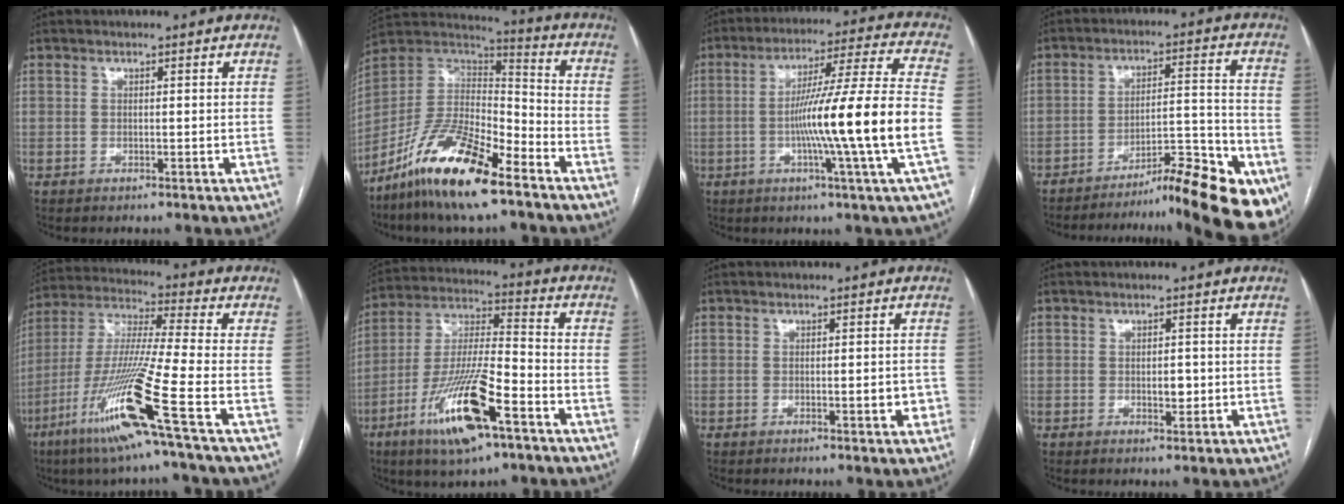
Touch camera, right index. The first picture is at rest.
{"total": 17.2, "force": [-11.1, 4.1, 12.5], "torque": [-0.246, 0.006, -0.205]}
{"total": 17.5, "force": [-3.6, -2.4, 17.0], "torque": [-0.276, -0.006, -0.068]}
{"total": 17.5, "force": [-13.3, 1.5, 11.3], "torque": [-0.101, 0.029, -0.196]}
{"total": 17.3, "force": [-8.2, -1.6, 15.2], "torque": [-0.318, -0.037, -0.160]}
{"total": 16.7, "force": [-8.4, 3.2, 14.1], "torque": [-0.283, -0.018, -0.146]}
{"total": 2.3, "force": [-0.6, 0.6, 2.1], "torque": [-0.029, -0.001, -0.008]}
{"total": 2.0, "force": [-0.2, 1.0, 1.7], "torque": [-0.024, 0.000, 0.000]}